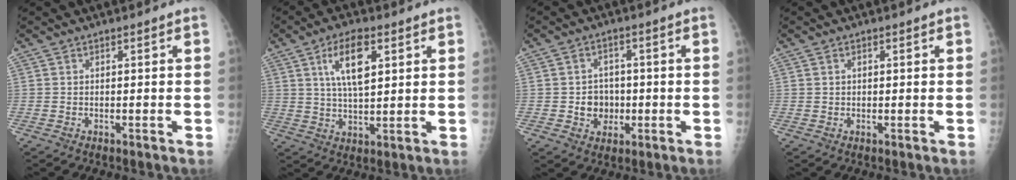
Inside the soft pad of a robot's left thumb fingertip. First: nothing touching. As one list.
[{"total": 9.5, "force": [3.7, 4.0, 7.8], "torque": [-0.131, -0.010, 0.069]}, {"total": 5.7, "force": [-0.8, 5.1, 2.5], "torque": [-0.009, 0.009, -0.011]}, {"total": 0.9, "force": [0.3, 0.7, 0.4], "torque": [-0.003, 0.000, 0.006]}]